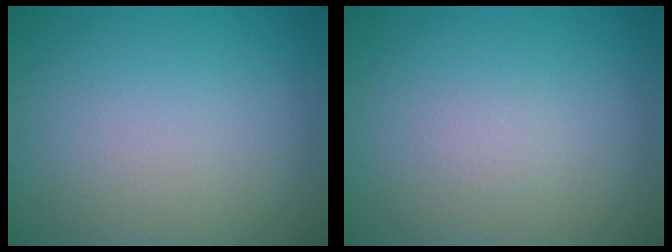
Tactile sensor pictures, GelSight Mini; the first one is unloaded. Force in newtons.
{"total": 0.6, "press": 0.6, "slide": 0.1}